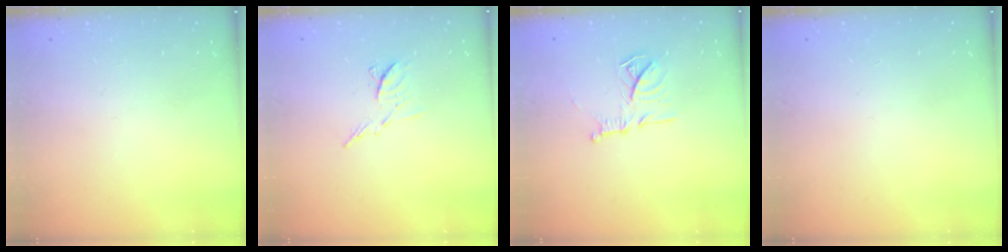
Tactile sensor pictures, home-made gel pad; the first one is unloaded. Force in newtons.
{"total": 6.8, "press": 6.7, "slide": 0.8}
{"total": 12.5, "press": 12.5, "slide": 0.8}
{"total": 0.0}